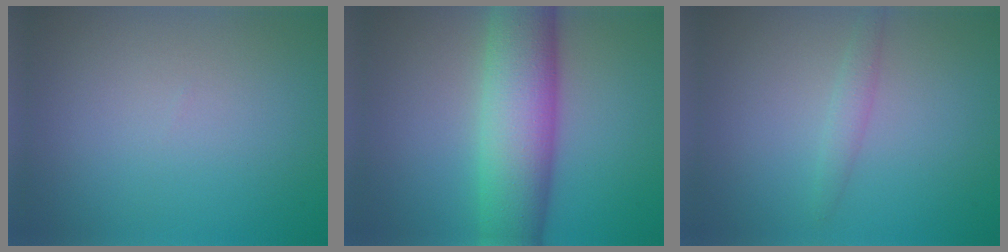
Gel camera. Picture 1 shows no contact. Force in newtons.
{"total": 9.4, "press": 9.4, "slide": 0.4}
{"total": 1.3, "press": 1.3, "slide": 0.1}